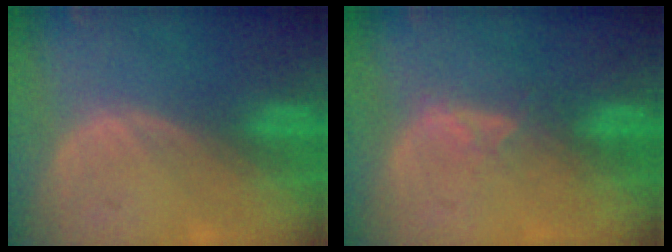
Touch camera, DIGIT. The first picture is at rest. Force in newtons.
{"total": 2.3, "press": 2.2, "slide": 0.9}